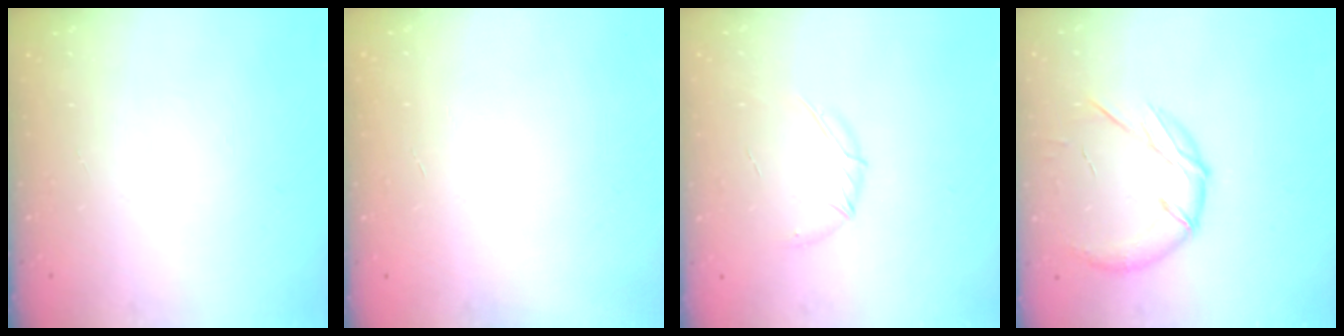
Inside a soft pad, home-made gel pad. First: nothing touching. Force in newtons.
{"total": 0.0}
{"total": 6.2, "press": 6.0, "slide": 1.6}
{"total": 11.8, "press": 11.8, "slide": 0.8}